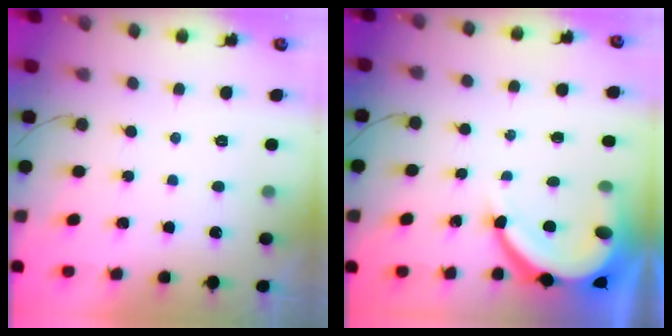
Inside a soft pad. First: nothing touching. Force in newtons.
{"total": 10.5, "press": 10.4, "slide": 1.4}